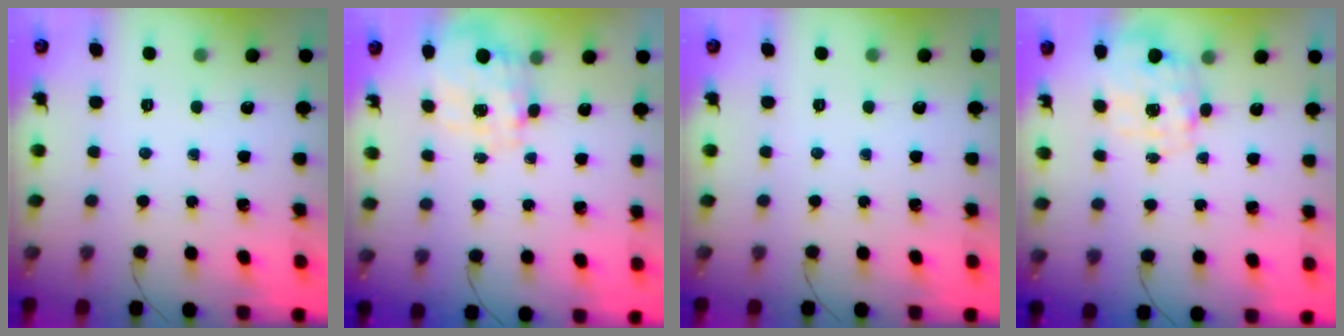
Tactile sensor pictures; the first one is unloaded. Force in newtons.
{"total": 3.4, "press": 3.2, "slide": 1.0}
{"total": 0.0}
{"total": 2.9, "press": 2.7, "slide": 0.9}